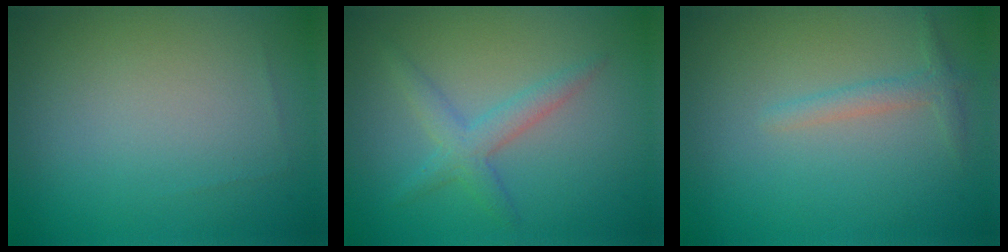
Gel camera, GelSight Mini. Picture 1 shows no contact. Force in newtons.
{"total": 2.5, "press": 2.5, "slide": 0.1}
{"total": 1.5, "press": 1.5, "slide": 0.0}